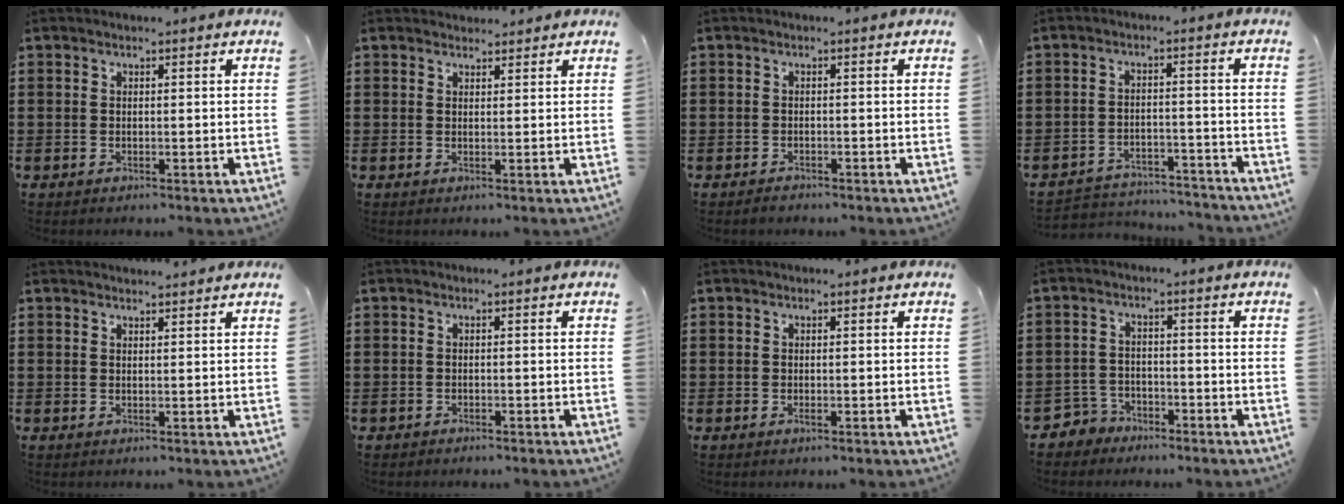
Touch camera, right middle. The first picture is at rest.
{"total": 1.6, "force": [1.5, 0.6, 0.0], "torque": [0.004, 0.001, 0.028]}
{"total": 0.9, "force": [-0.8, 0.2, 0.2], "torque": [-0.006, -0.001, -0.017]}
{"total": 3.8, "force": [-3.8, 0.5, 0.2], "torque": [-0.009, 0.005, -0.080]}
{"total": 1.3, "force": [1.3, 0.0, 0.1], "torque": [0.003, -0.004, 0.022]}
{"total": 0.8, "force": [-0.7, 0.2, -0.1], "torque": [0.000, 0.002, -0.017]}
{"total": 0.0}
{"total": 3.4, "force": [-3.0, 1.5, 0.0], "torque": [-0.018, 0.001, -0.068]}